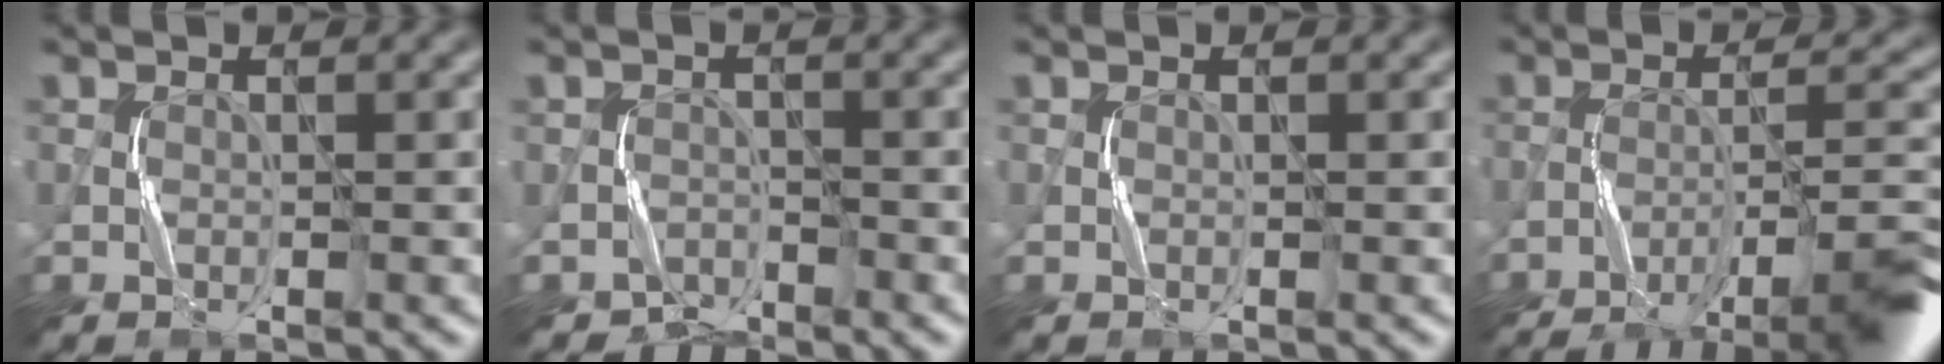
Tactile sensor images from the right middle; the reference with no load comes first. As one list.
[{"total": 1.7, "force": [-1.4, 0.6, -0.8], "torque": [0.023, 0.006, -0.030]}, {"total": 0.0}, {"total": 8.8, "force": [-6.3, 1.0, 6.0], "torque": [-0.078, 0.013, -0.103]}]